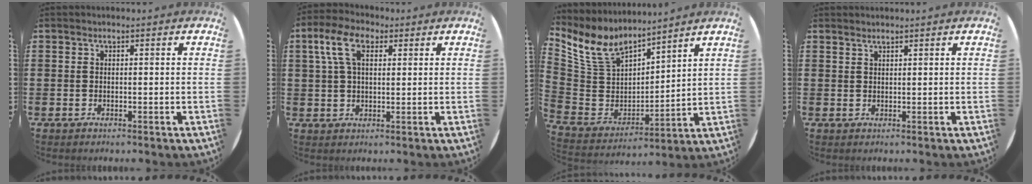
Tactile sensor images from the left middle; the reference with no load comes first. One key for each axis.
{"total": 6.4, "fx": 3.1, "fy": 3.5, "fz": 4.4, "tx": -0.097, "ty": 0.018, "tz": 0.056}
{"total": 9.7, "fx": 8.0, "fy": 4.4, "fz": 3.1, "tx": -0.101, "ty": -0.040, "tz": 0.153}
{"total": 1.0, "fx": 0.9, "fy": -0.1, "fz": -0.1, "tx": 0.001, "ty": -0.001, "tz": 0.019}